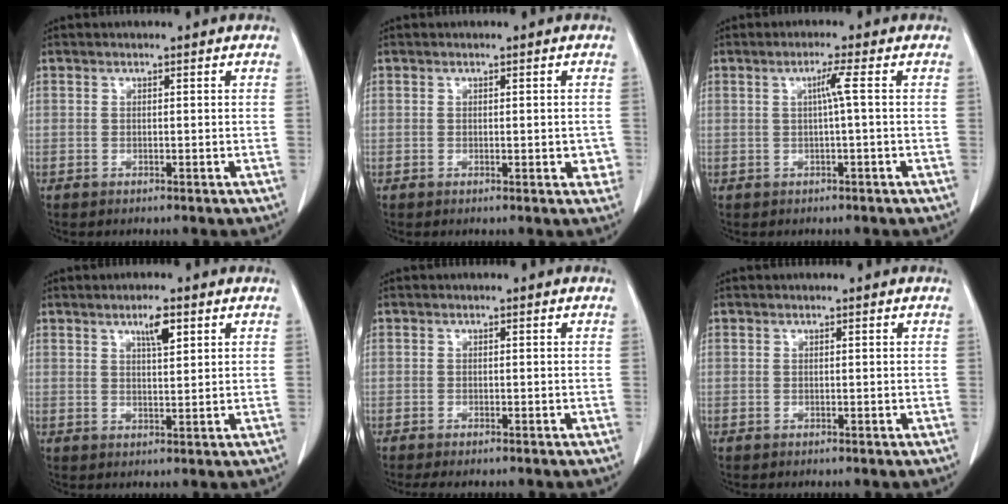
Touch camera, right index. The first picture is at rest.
{"total": 2.6, "force": [-0.5, 1.0, 2.3], "torque": [-0.020, -0.001, -0.004]}
{"total": 2.3, "force": [0.2, -0.7, 2.2], "torque": [-0.041, 0.002, 0.004]}
{"total": 3.6, "force": [2.0, 0.7, 2.9], "torque": [-0.052, -0.001, 0.033]}
{"total": 2.4, "force": [-2.0, 0.5, 1.1], "torque": [-0.016, -0.006, -0.026]}
{"total": 0.0}